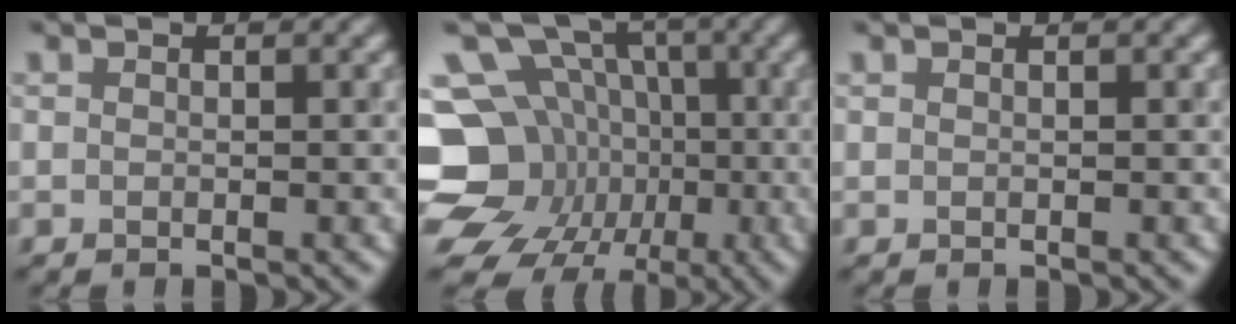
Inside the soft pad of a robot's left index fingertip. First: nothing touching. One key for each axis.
{"total": 16.5, "fx": -3.8, "fy": 14.5, "fz": 7.0, "tx": -0.159, "ty": -0.004, "tz": -0.087}
{"total": 0.0}